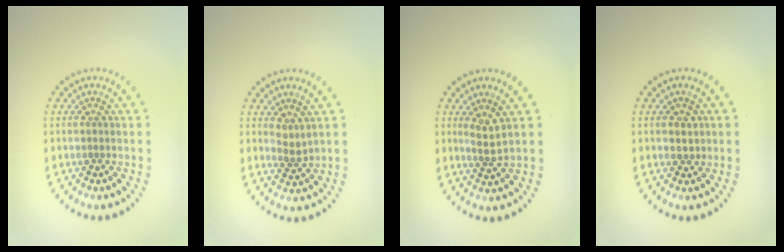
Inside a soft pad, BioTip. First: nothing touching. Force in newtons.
{"total": 1.4, "press": 1.1, "slide": 0.9}
{"total": 1.8, "press": 1.3, "slide": 1.3}
{"total": 1.2, "press": 1.1, "slide": 0.4}